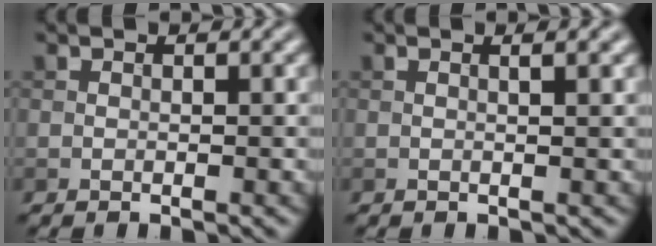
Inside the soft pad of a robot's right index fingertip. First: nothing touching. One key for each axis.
{"total": 1.9, "fx": 0.7, "fy": 0.6, "fz": 1.6, "tx": -0.018, "ty": 0.004, "tz": -0.004}